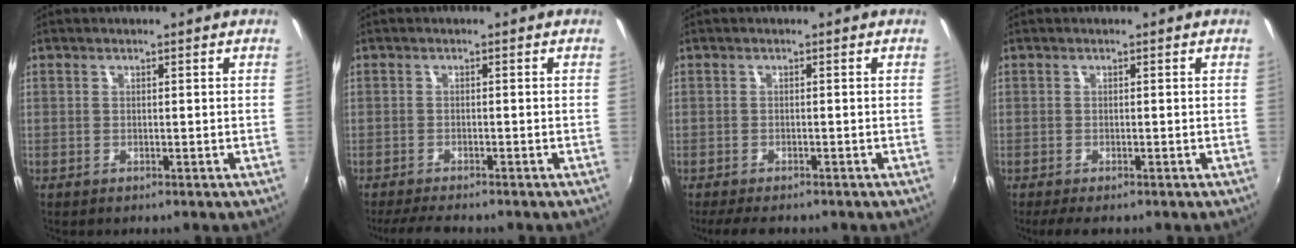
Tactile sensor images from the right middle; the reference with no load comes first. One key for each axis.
{"total": 5.2, "fx": -4.5, "fy": 0.7, "fz": 2.5, "tx": -0.058, "ty": -0.020, "tz": -0.076}
{"total": 5.0, "fx": -4.0, "fy": 1.5, "fz": 2.6, "tx": -0.056, "ty": -0.023, "tz": -0.067}
{"total": 2.9, "fx": -2.1, "fy": 0.8, "fz": 1.8, "tx": -0.034, "ty": -0.016, "tz": -0.031}